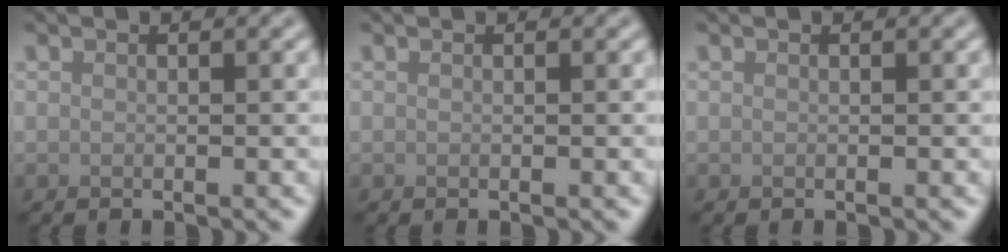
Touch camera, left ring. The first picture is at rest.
{"total": 0.0}
{"total": 0.0}